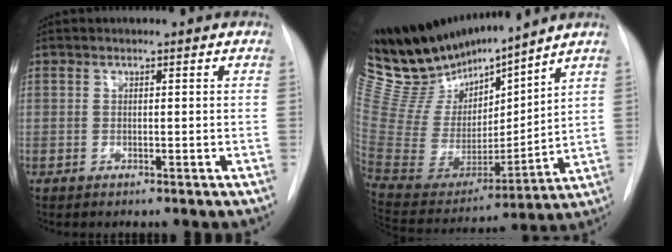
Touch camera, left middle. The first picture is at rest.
{"total": 19.4, "force": [17.4, 3.4, 7.9], "torque": [-0.156, -0.014, 0.337]}